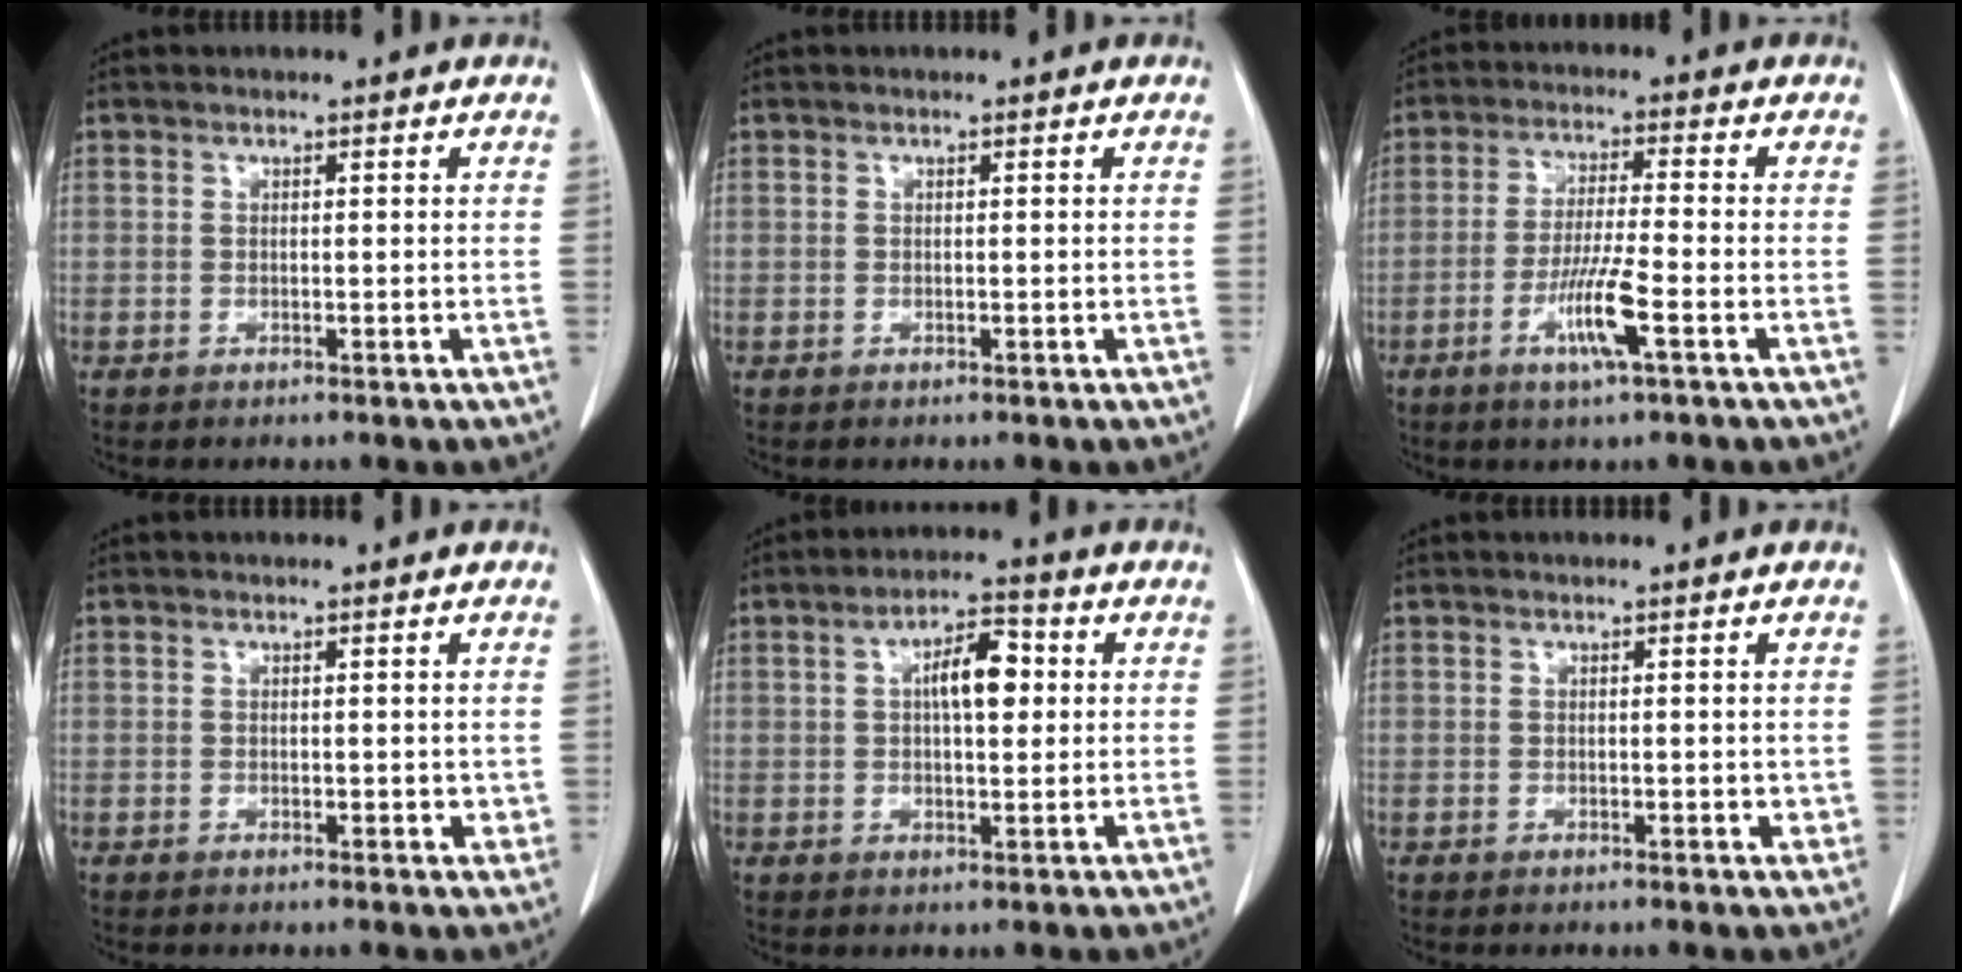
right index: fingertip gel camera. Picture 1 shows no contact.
{"total": 0.0}
{"total": 7.4, "force": [-3.1, -0.1, 6.7], "torque": [-0.130, -0.011, -0.059]}
{"total": 1.9, "force": [0.2, 1.2, 1.5], "torque": [-0.014, -0.002, 0.005]}
{"total": 6.8, "force": [1.3, 2.5, 6.2], "torque": [-0.105, 0.015, 0.021]}
{"total": 1.6, "force": [0.2, 1.0, 1.3], "torque": [-0.012, -0.002, 0.005]}